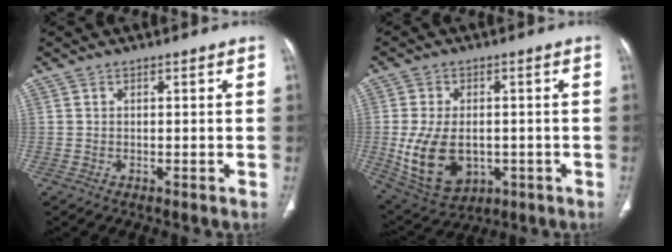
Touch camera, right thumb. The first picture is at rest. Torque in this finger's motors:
{"motor_torque": [-0.21, 0.93, 1.24, 0.02, 0.19]}